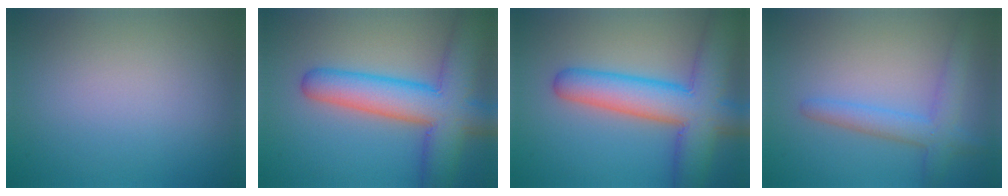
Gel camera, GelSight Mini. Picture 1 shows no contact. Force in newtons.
{"total": 9.0, "press": 9.0, "slide": 0.3}
{"total": 9.0, "press": 9.0, "slide": 0.3}
{"total": 3.2, "press": 3.2, "slide": 0.1}